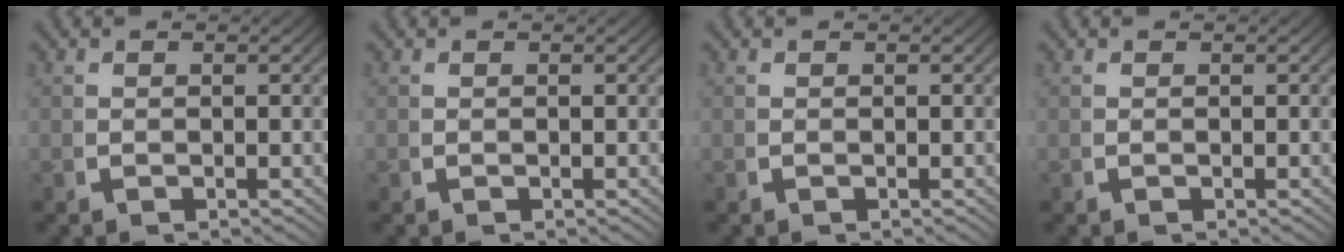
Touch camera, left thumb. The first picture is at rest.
{"total": 0.0}
{"total": 0.0}
{"total": 0.0}